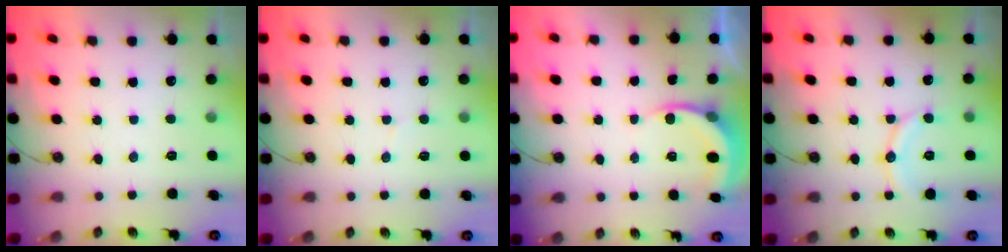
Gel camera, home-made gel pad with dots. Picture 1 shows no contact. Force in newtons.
{"total": 4.4, "press": 4.4, "slide": 0.5}
{"total": 5.7, "press": 5.7, "slide": 0.3}
{"total": 9.3, "press": 9.3, "slide": 1.0}